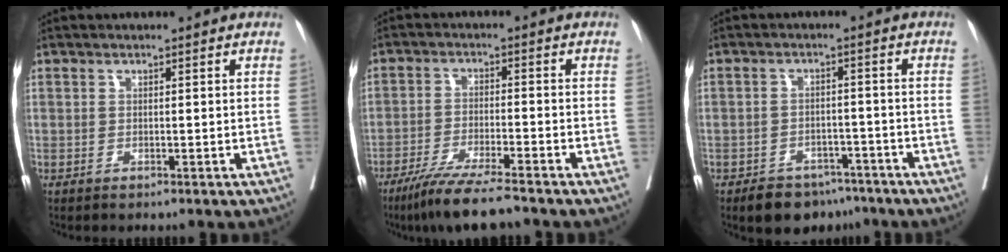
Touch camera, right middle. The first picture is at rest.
{"total": 8.9, "force": [-7.2, -0.1, 5.2], "torque": [-0.086, -0.027, -0.126]}
{"total": 6.9, "force": [-5.4, 3.9, 1.8], "torque": [-0.015, 0.008, -0.078]}